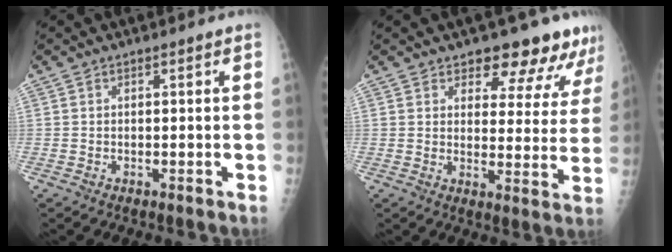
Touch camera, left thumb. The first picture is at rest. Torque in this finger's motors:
{"motor_torque": [0.04, 0.05, 0.43, -0.28, 0.01]}